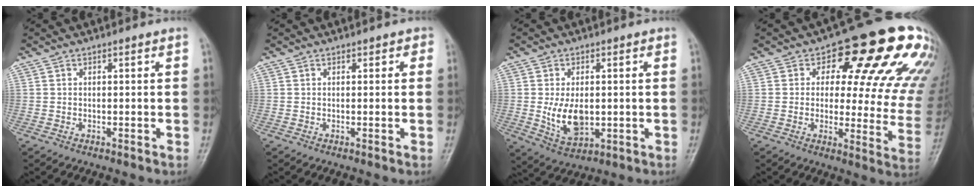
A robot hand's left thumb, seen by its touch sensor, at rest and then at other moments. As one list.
[{"total": 1.2, "force": [0.6, 0.8, 0.7], "torque": [0.006, 0.001, 0.002]}, {"total": 8.1, "force": [-0.3, 5.1, 6.3], "torque": [-0.098, -0.012, 0.006]}, {"total": 21.2, "force": [10.2, 9.8, 15.8], "torque": [-0.146, -0.024, 0.115]}]